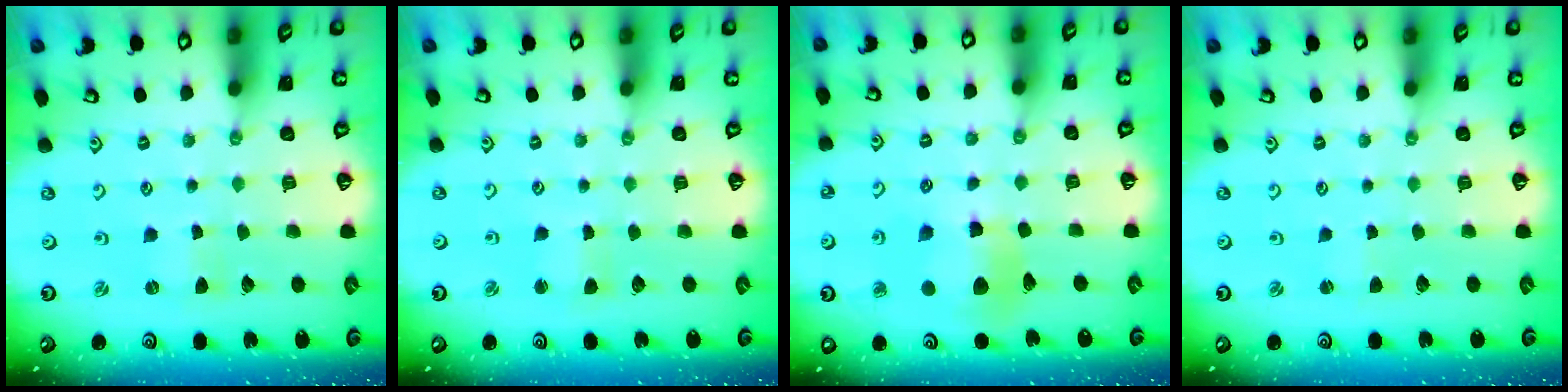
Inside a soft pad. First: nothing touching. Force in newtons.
{"total": 1.9, "press": 1.9, "slide": 0.2}
{"total": 10.6, "press": 10.5, "slide": 1.2}
{"total": 1.6, "press": 1.6, "slide": 0.1}